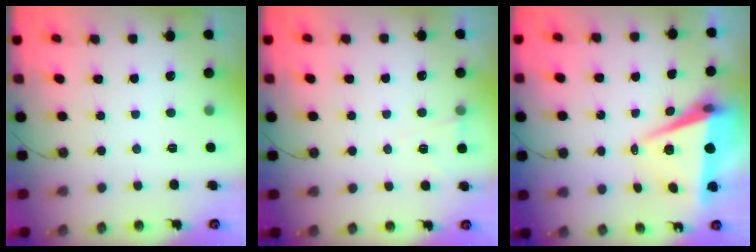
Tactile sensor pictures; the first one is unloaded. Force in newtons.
{"total": 5.0, "press": 2.4, "slide": 4.4}
{"total": 7.7, "press": 6.4, "slide": 4.3}